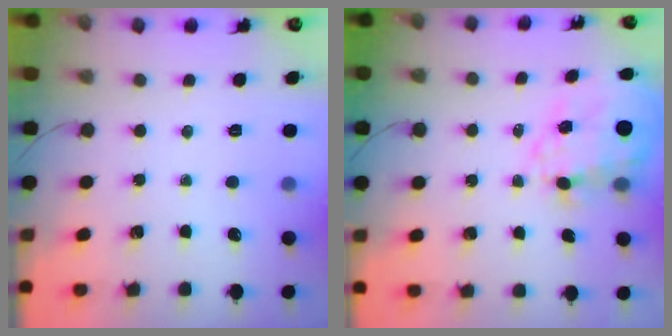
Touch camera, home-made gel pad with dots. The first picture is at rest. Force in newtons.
{"total": 13.5, "press": 13.0, "slide": 3.4}